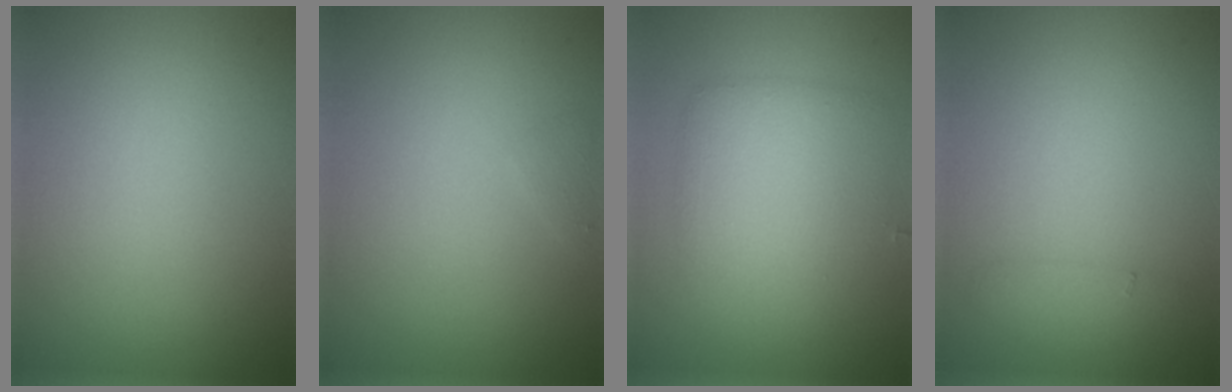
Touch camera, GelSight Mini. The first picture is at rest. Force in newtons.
{"total": 0.6, "press": 0.6, "slide": 0.0}
{"total": 5.1, "press": 5.1, "slide": 0.1}
{"total": 1.3, "press": 1.3, "slide": 0.0}